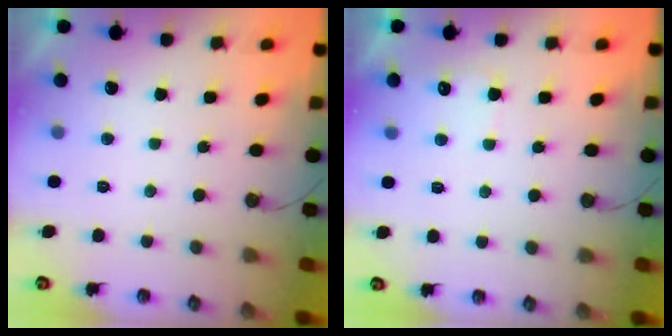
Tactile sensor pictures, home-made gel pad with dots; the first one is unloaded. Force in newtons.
{"total": 6.0, "press": 5.9, "slide": 0.4}